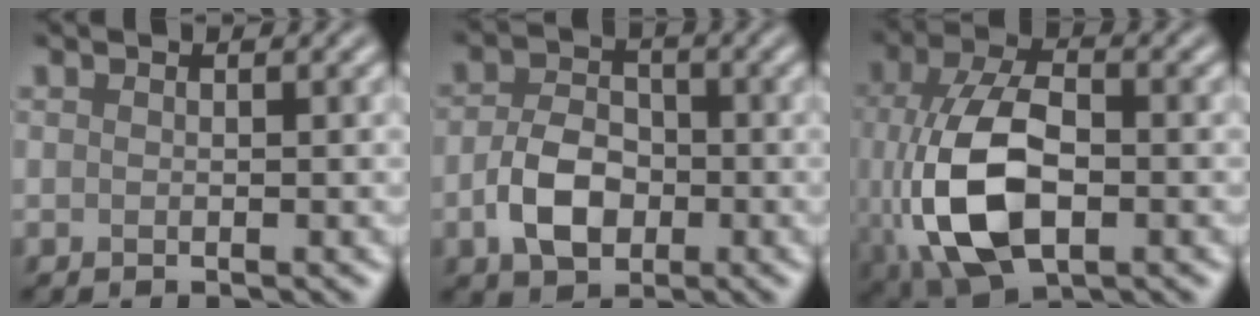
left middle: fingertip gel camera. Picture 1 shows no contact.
{"total": 4.6, "force": [-1.3, 3.3, 2.9], "torque": [-0.060, 0.003, -0.030]}
{"total": 10.0, "force": [-1.8, 5.6, 8.0], "torque": [-0.182, -0.007, -0.033]}